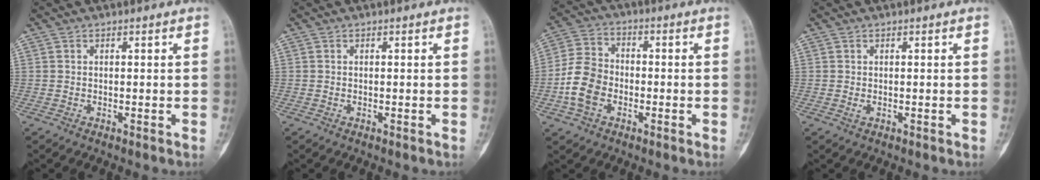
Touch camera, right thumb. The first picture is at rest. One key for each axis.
{"total": 0.0}
{"total": 9.4, "fx": -2.7, "fy": 7.0, "fz": 5.8, "tx": -0.109, "ty": 0.024, "tz": -0.059}
{"total": 0.6, "fx": -0.1, "fy": 0.4, "fz": 0.4, "tx": -0.008, "ty": -0.001, "tz": -0.001}